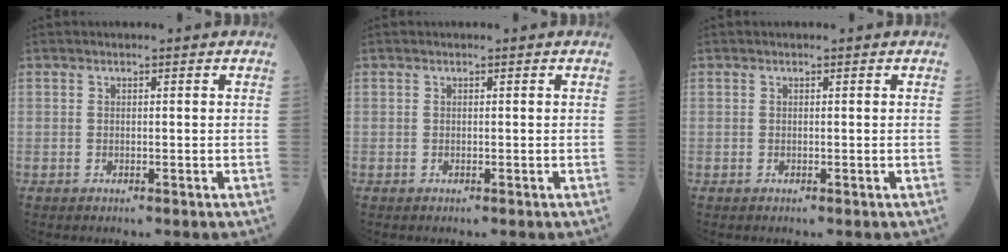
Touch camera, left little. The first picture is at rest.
{"total": 0.0}
{"total": 0.0}